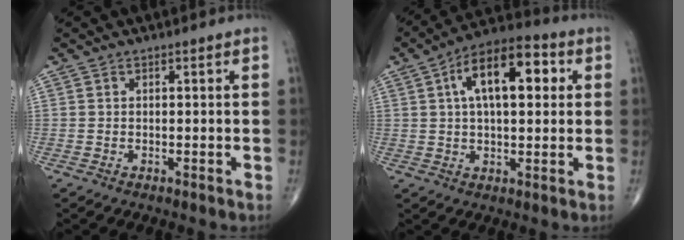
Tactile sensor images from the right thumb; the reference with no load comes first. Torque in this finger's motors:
{"motor_torque": [0.80, 3.42, 1.51, 0.07, 0.12]}